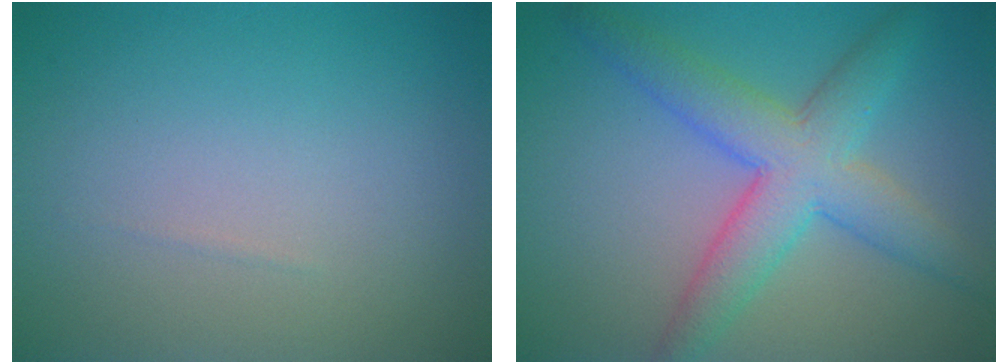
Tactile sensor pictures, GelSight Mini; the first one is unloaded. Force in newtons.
{"total": 6.3, "press": 6.3, "slide": 0.1}